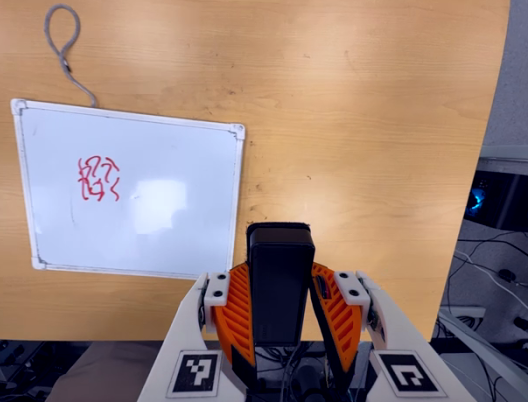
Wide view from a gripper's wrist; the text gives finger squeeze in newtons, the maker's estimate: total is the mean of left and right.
{"total": 4.9, "left": 4.3, "right": 5.5}